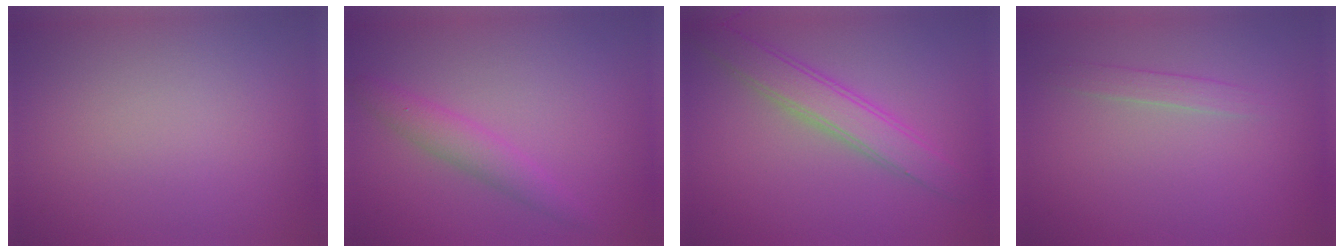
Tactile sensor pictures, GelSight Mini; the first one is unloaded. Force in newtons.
{"total": 2.2, "press": 2.2, "slide": 0.3}
{"total": 3.8, "press": 3.8, "slide": 0.1}
{"total": 1.3, "press": 1.3, "slide": 0.1}